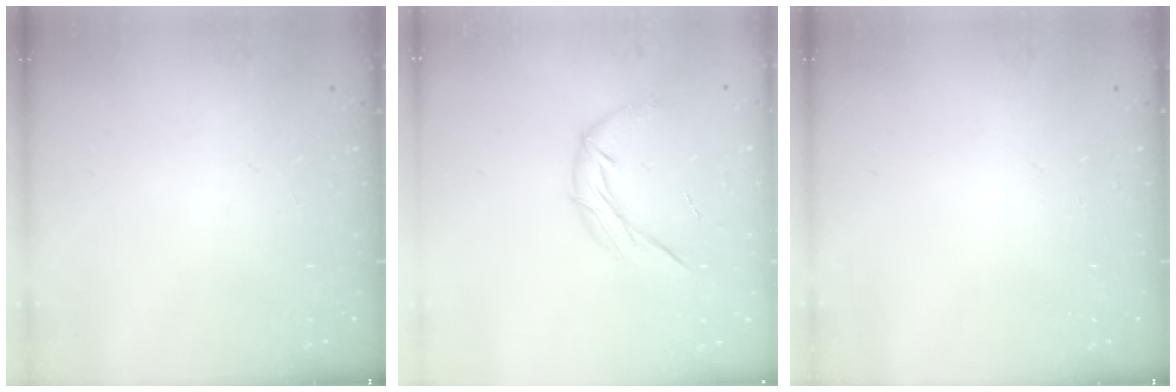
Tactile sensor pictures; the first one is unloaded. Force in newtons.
{"total": 8.8, "press": 8.8, "slide": 0.4}
{"total": 0.0}